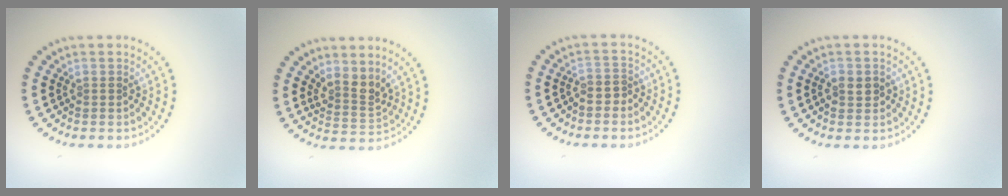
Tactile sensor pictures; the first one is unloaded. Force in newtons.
{"total": 2.4, "press": 1.8, "slide": 1.6}
{"total": 1.2, "press": 0.9, "slide": 0.7}
{"total": 1.8, "press": 1.8, "slide": 0.3}